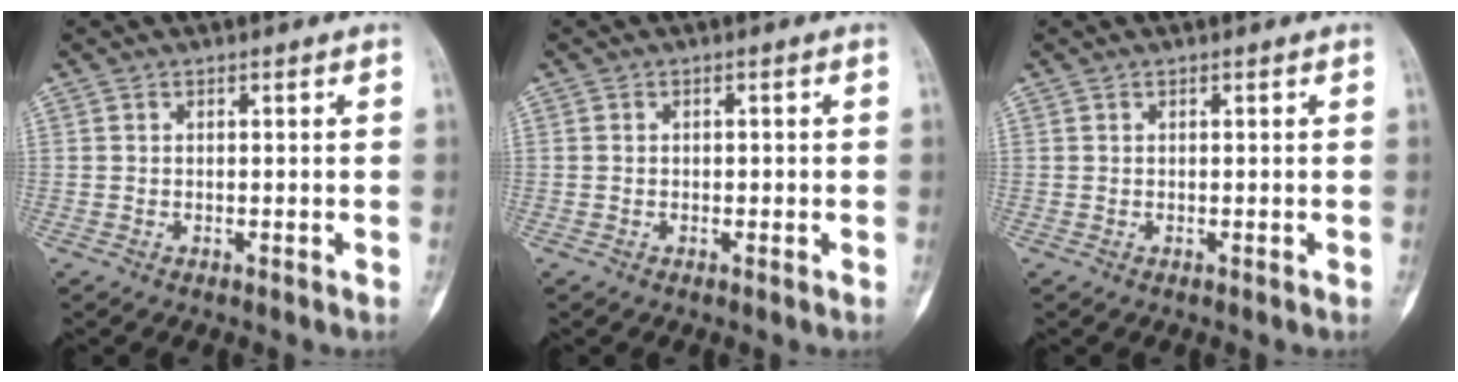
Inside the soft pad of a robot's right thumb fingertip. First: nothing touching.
{"total": 0.6, "force": [-0.1, 0.6, 0.2], "torque": [0.004, 0.004, -0.002]}
{"total": 0.0}